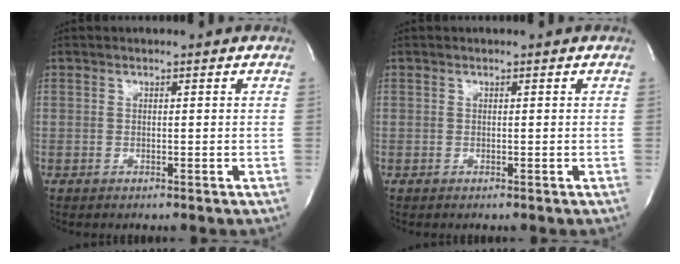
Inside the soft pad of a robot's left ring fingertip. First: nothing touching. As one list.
[{"total": 0.0}]